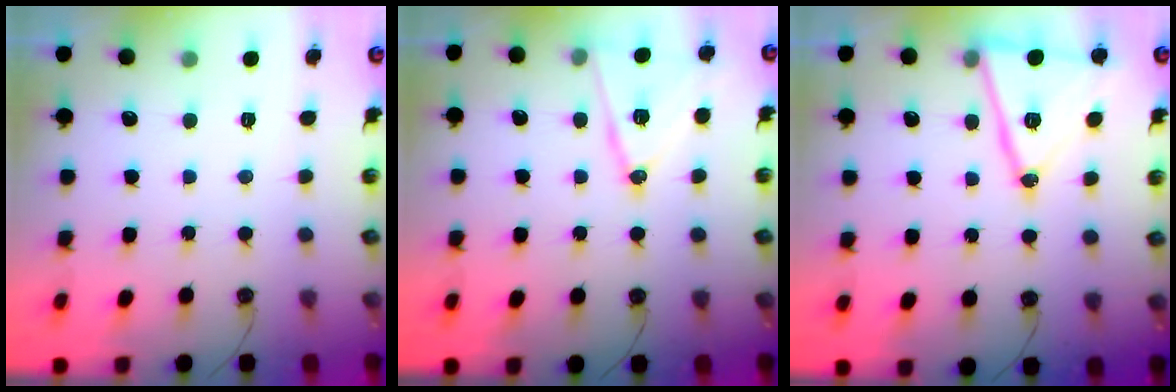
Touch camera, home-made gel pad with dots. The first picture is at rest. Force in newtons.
{"total": 13.5, "press": 13.0, "slide": 3.8}
{"total": 15.6, "press": 15.2, "slide": 3.5}